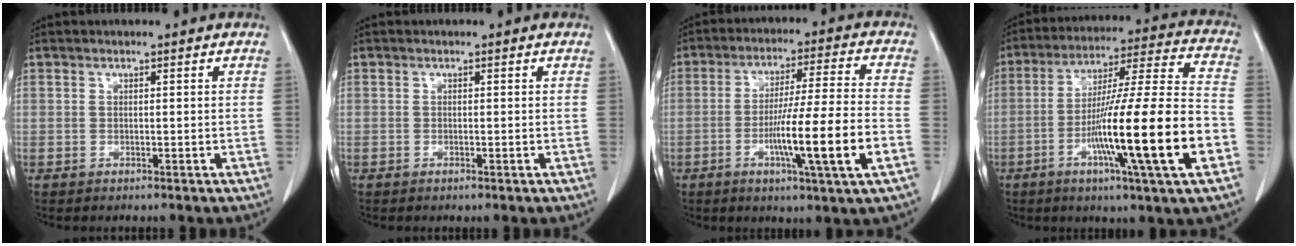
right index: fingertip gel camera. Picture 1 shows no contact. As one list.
[{"total": 0.0}, {"total": 13.9, "force": [-4.3, -0.7, 13.2], "torque": [-0.230, -0.011, -0.076]}, {"total": 21.2, "force": [-6.7, -0.2, 20.1], "torque": [-0.324, -0.013, -0.117]}]